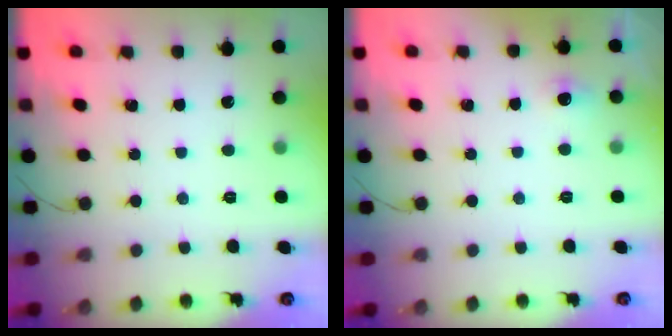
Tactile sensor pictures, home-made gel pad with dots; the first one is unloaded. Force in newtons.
{"total": 4.3, "press": 3.8, "slide": 2.1}